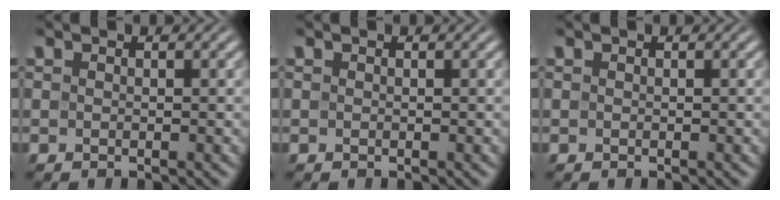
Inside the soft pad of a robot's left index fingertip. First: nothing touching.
{"total": 0.0}
{"total": 0.0}